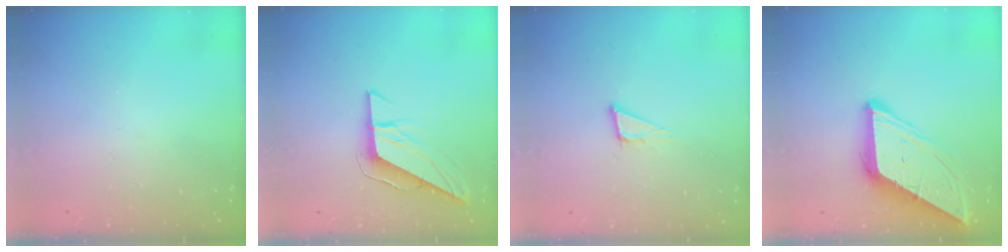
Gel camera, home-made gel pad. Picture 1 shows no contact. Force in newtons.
{"total": 8.3, "press": 8.3, "slide": 0.2}
{"total": 5.9, "press": 5.8, "slide": 1.3}
{"total": 10.3, "press": 10.3, "slide": 0.9}